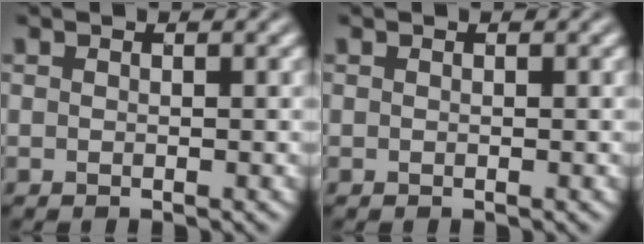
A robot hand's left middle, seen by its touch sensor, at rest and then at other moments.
{"total": 0.0}